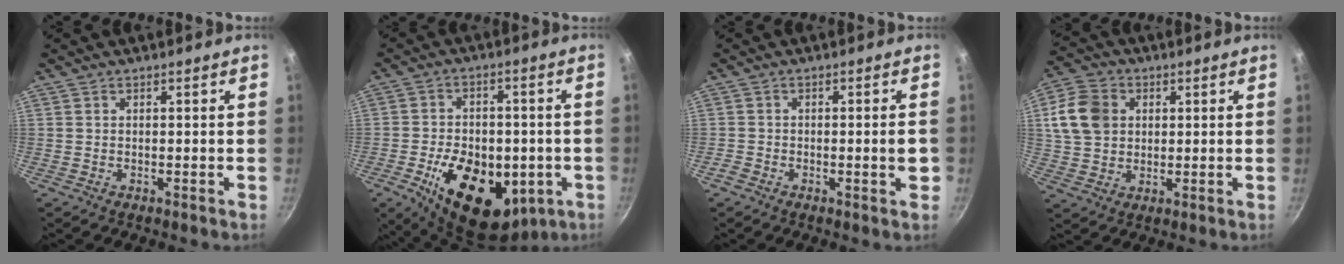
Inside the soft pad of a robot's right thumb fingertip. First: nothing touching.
{"total": 20.3, "force": [-5.9, 12.8, 14.5], "torque": [-0.206, 0.007, -0.075]}
{"total": 3.6, "force": [-1.1, 1.0, 3.3], "torque": [-0.046, 0.009, -0.019]}
{"total": 11.8, "force": [2.7, 9.5, 6.4], "torque": [-0.111, 0.006, 0.041]}